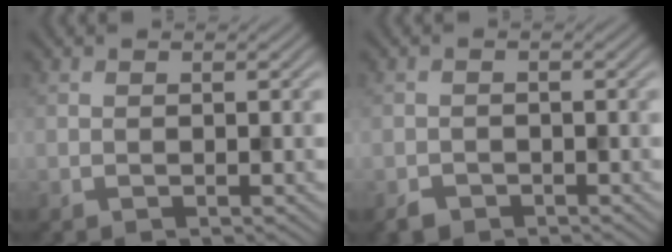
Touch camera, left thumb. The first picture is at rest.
{"total": 1.6, "force": [-1.2, 1.0, 0.3], "torque": [-0.003, -0.003, -0.027]}